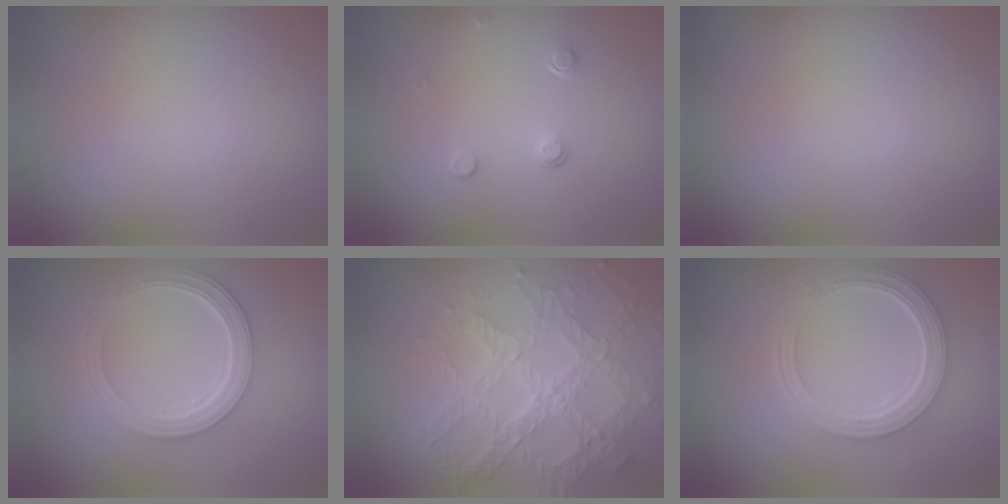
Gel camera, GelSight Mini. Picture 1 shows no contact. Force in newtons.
{"total": 1.0, "press": 0.7, "slide": 0.8}
{"total": 0.0}
{"total": 5.1, "press": 3.9, "slide": 3.3}
{"total": 7.8, "press": 5.5, "slide": 5.5}
{"total": 4.9, "press": 4.0, "slide": 2.9}